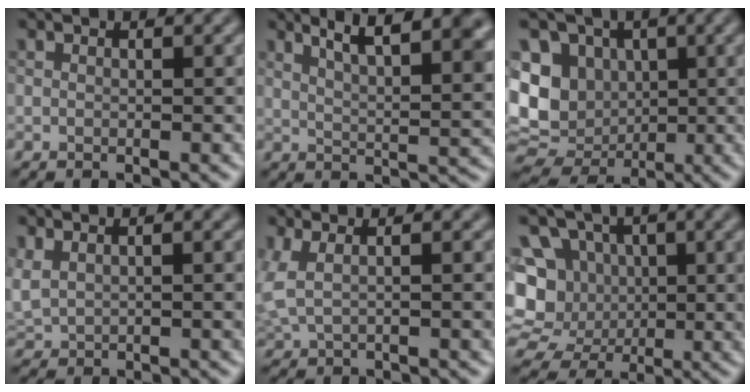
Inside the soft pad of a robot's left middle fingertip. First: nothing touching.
{"total": 8.8, "force": [5.4, 2.7, 6.4], "torque": [-0.070, 0.023, 0.076]}
{"total": 10.5, "force": [-0.1, 8.8, 5.7], "torque": [-0.097, 0.000, -0.009]}
{"total": 2.3, "force": [0.9, 1.1, 1.7], "torque": [-0.043, 0.007, 0.028]}
{"total": 3.2, "force": [1.0, 1.4, 2.7], "torque": [-0.052, 0.008, 0.025]}
{"total": 12.2, "force": [0.7, 10.7, 5.8], "torque": [-0.113, 0.037, -0.013]}